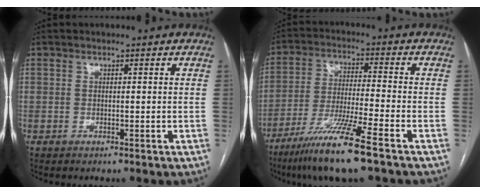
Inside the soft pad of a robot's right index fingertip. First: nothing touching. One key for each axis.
{"total": 12.0, "fx": -7.9, "fy": -0.6, "fz": 9.0, "tx": -0.177, "ty": -0.035, "tz": -0.146}